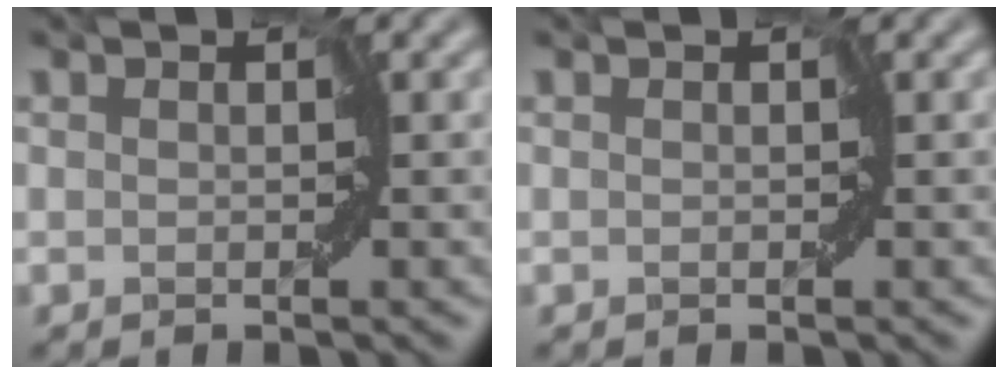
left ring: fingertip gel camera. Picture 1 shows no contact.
{"total": 0.0}